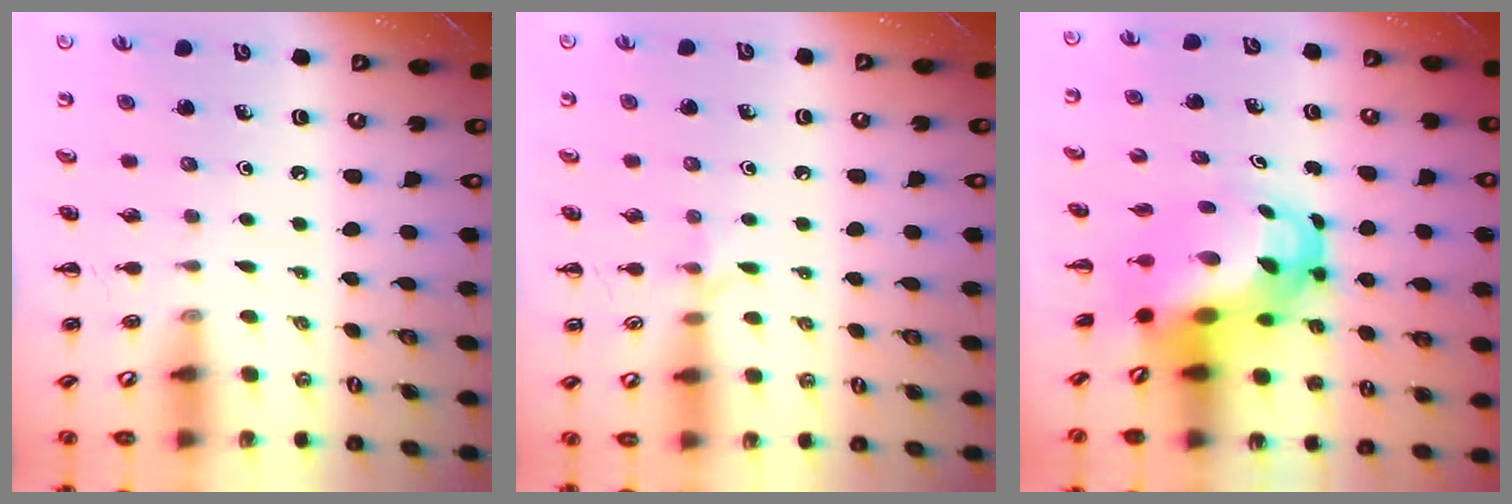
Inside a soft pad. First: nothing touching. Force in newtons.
{"total": 4.6, "press": 4.4, "slide": 1.1}
{"total": 9.0, "press": 8.9, "slide": 1.3}